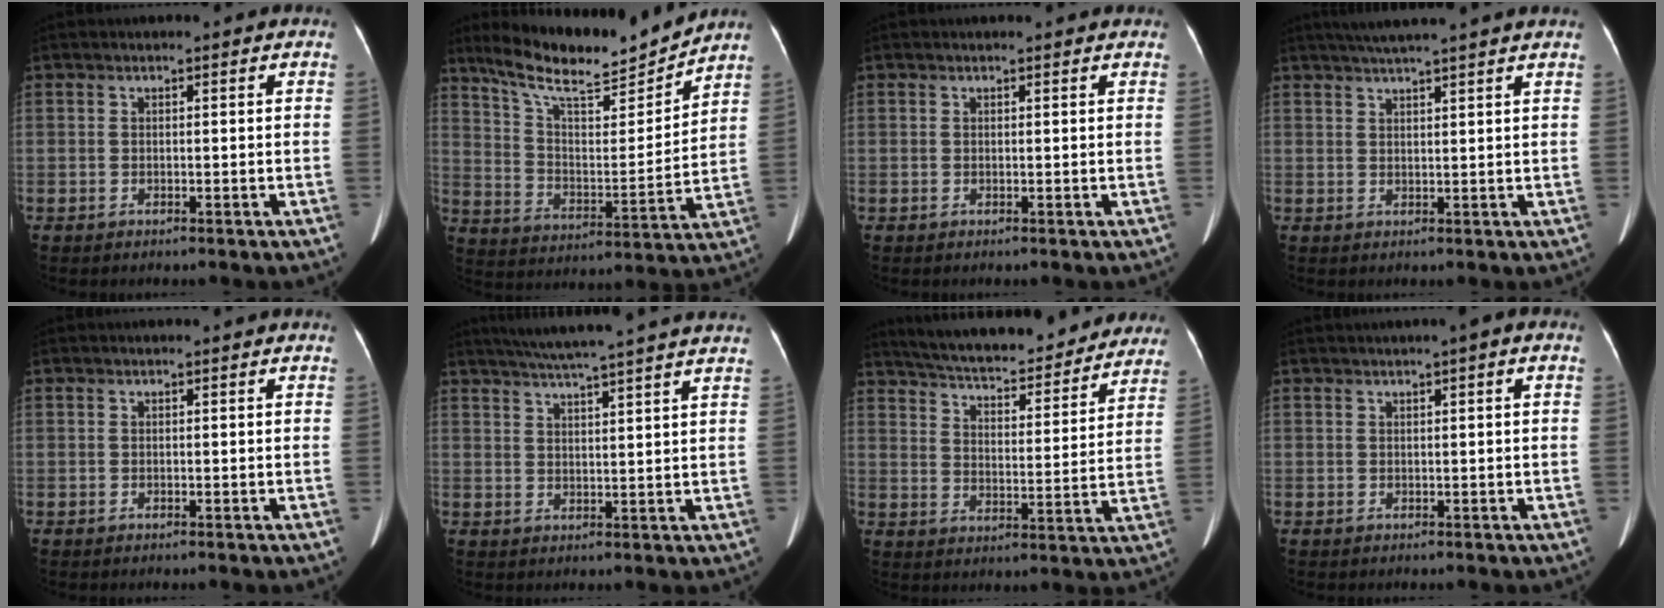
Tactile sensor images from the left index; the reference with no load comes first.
{"total": 15.9, "force": [14.2, 1.4, 6.9], "torque": [-0.123, -0.009, 0.239]}
{"total": 1.7, "force": [1.6, 0.1, 0.4], "torque": [-0.011, 0.009, 0.016]}
{"total": 8.6, "force": [7.3, -1.0, 4.4], "torque": [-0.069, 0.029, 0.096]}
{"total": 0.0}
{"total": 15.3, "force": [13.2, -1.1, 7.5], "torque": [-0.129, 0.011, 0.173]}
{"total": 24.0, "force": [21.5, 5.2, 9.4], "torque": [-0.153, -0.008, 0.286]}
{"total": 1.7, "force": [0.7, 0.1, 1.6], "torque": [-0.028, 0.012, 0.009]}